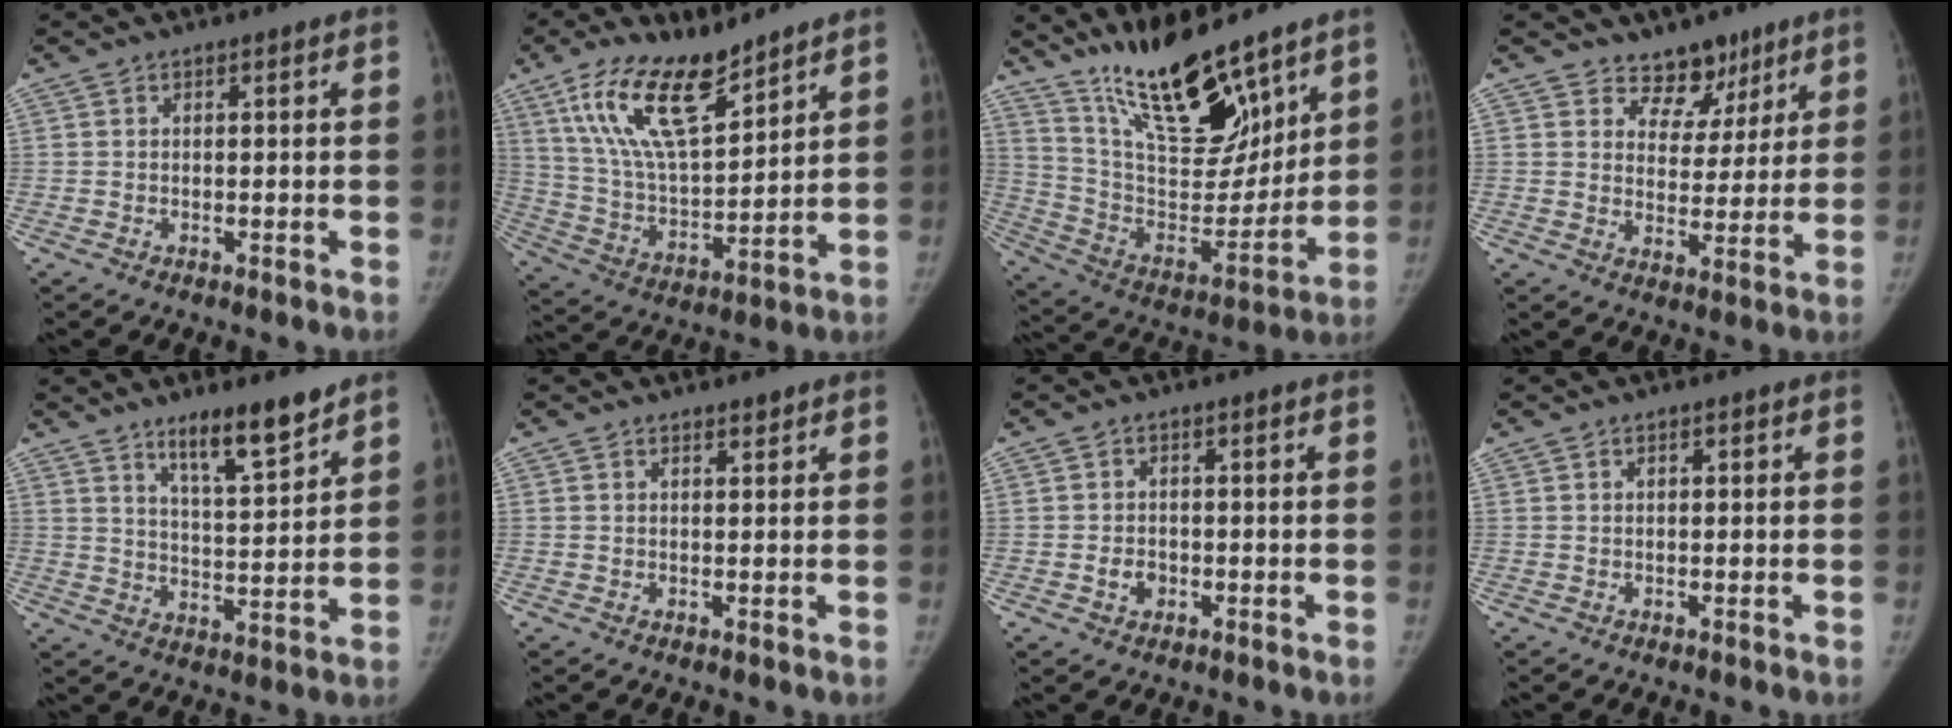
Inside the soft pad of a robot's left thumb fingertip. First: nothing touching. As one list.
[{"total": 16.9, "force": [10.9, 6.1, 11.3], "torque": [-0.188, -0.053, 0.218]}, {"total": 21.2, "force": [15.4, 7.3, 12.6], "torque": [-0.163, -0.093, 0.282]}, {"total": 7.5, "force": [5.5, 5.0, 1.2], "torque": [0.028, -0.036, 0.090]}, {"total": 9.9, "force": [7.4, 1.7, 6.3], "torque": [-0.095, -0.057, 0.131]}, {"total": 0.9, "force": [0.8, 0.3, 0.2], "torque": [0.002, -0.006, 0.013]}, {"total": 2.9, "force": [-1.0, 2.3, 1.5], "torque": [-0.016, 0.007, -0.013]}, {"total": 0.6, "force": [0.2, 0.4, 0.4], "torque": [-0.004, 0.001, 0.002]}]